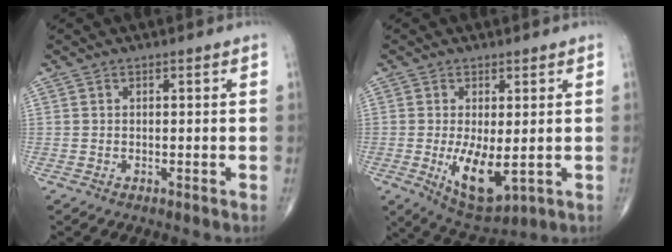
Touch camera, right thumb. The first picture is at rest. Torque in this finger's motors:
{"motor_torque": [1.86, 2.62, 0.96, -0.13, 0.26]}